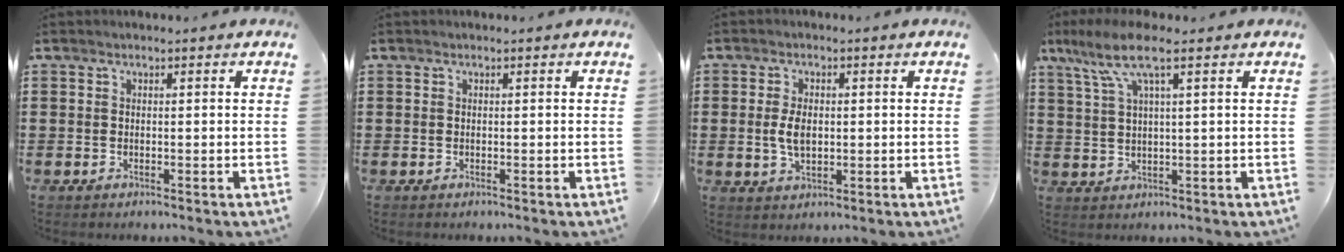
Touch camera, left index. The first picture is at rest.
{"total": 0.0}
{"total": 4.3, "force": [0.2, 2.4, 3.6], "torque": [-0.081, 0.005, 0.001]}
{"total": 7.2, "force": [3.7, 1.2, 6.1], "torque": [-0.135, 0.004, 0.061]}